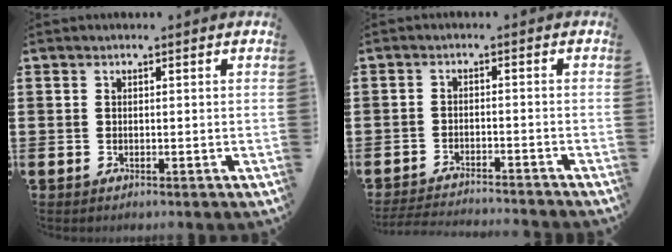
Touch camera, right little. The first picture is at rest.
{"total": 2.6, "force": [-2.5, -0.2, 0.2], "torque": [-0.003, 0.002, -0.053]}